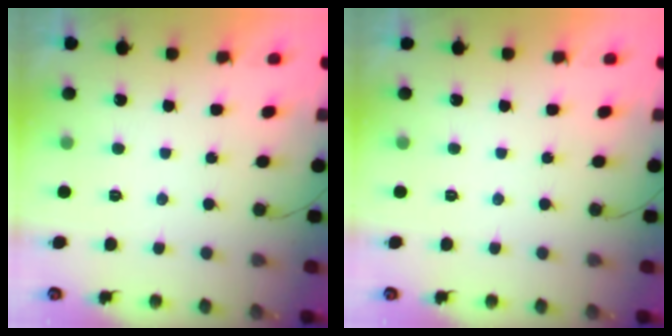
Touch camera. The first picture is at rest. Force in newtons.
{"total": 0.0}